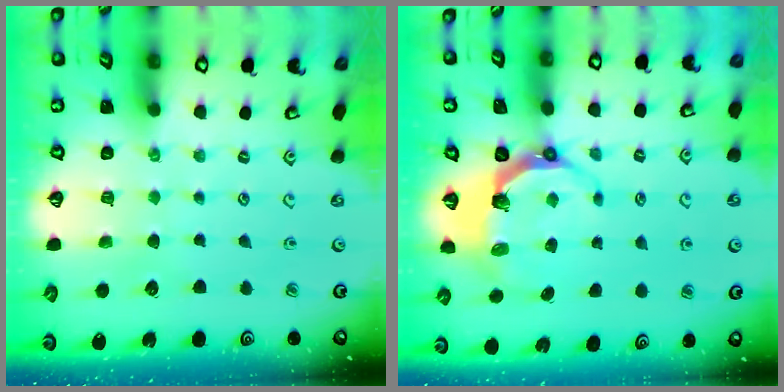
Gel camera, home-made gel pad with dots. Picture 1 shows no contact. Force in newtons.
{"total": 6.3, "press": 4.8, "slide": 4.1}